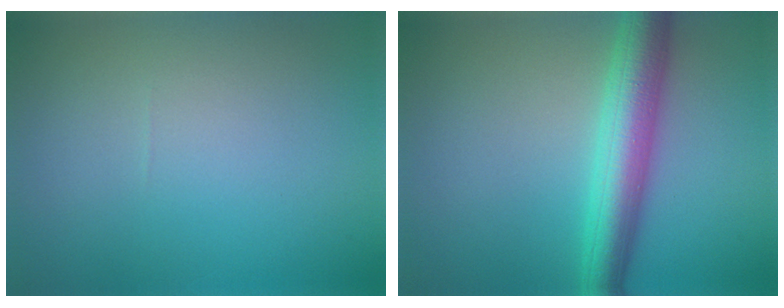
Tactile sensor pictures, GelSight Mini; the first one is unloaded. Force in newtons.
{"total": 5.7, "press": 5.7, "slide": 0.1}